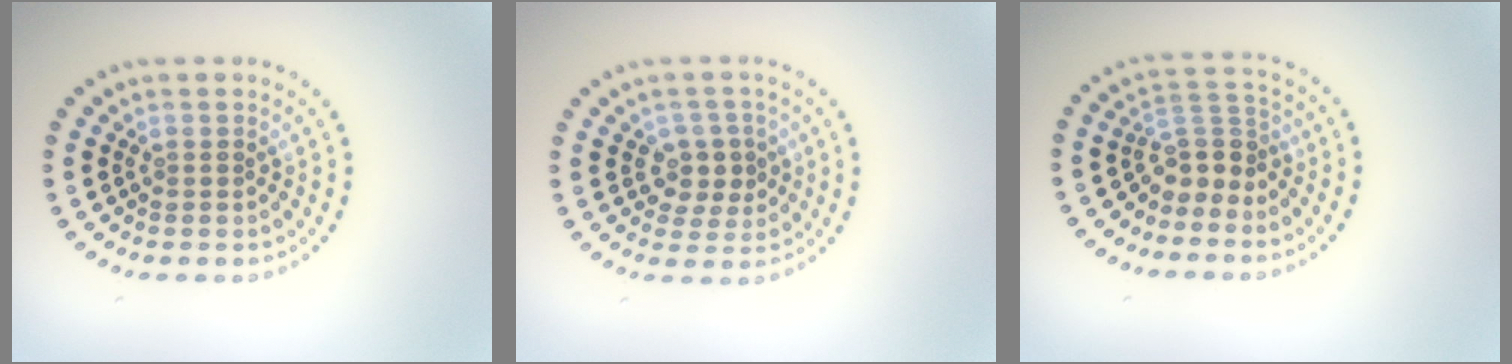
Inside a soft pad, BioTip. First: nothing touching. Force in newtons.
{"total": 2.9, "press": 2.7, "slide": 1.0}
{"total": 3.1, "press": 2.3, "slide": 2.1}